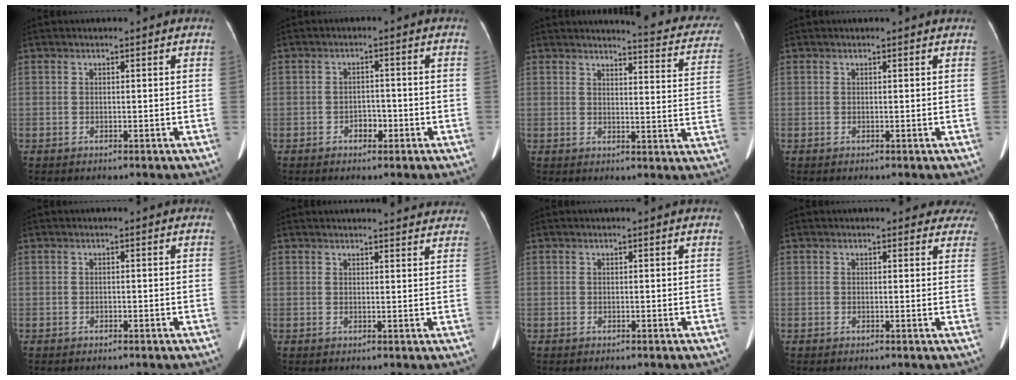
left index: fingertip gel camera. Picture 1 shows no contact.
{"total": 2.3, "force": [-1.3, 1.5, 1.3], "torque": [-0.016, 0.006, -0.018]}
{"total": 14.5, "force": [13.8, 2.1, 4.0], "torque": [-0.021, -0.068, 0.125]}
{"total": 0.9, "force": [0.9, 0.0, 0.2], "torque": [-0.009, 0.004, 0.007]}
{"total": 0.0}
{"total": 10.0, "force": [9.5, 1.7, 2.6], "torque": [-0.014, 0.002, 0.091]}
{"total": 0.6, "force": [0.6, 0.0, 0.1], "torque": [-0.003, 0.001, 0.005]}
{"total": 6.7, "force": [6.1, 2.6, 1.1], "torque": [0.023, -0.008, 0.038]}